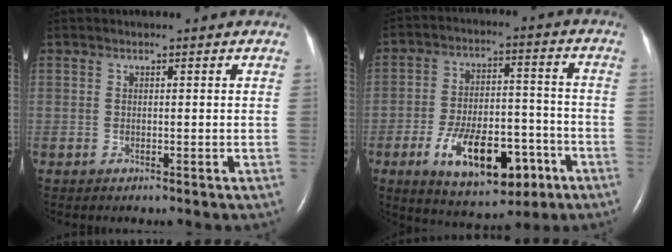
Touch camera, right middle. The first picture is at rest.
{"total": 14.6, "force": [-6.7, 6.4, 11.3], "torque": [-0.189, 0.006, -0.097]}